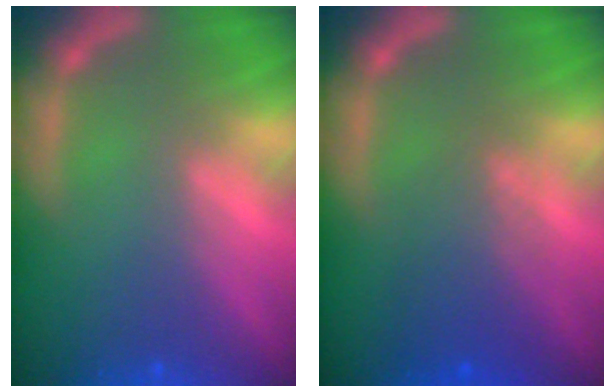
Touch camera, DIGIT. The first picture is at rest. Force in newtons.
{"total": 4.1}